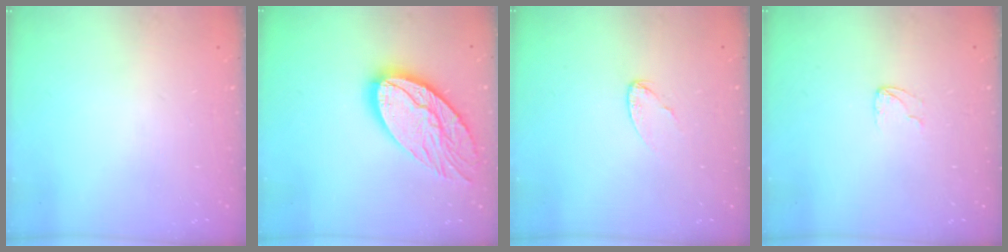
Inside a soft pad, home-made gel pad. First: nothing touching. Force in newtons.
{"total": 19.2, "press": 19.1, "slide": 1.8}
{"total": 3.9, "press": 3.9, "slide": 0.4}
{"total": 3.0, "press": 3.0, "slide": 0.2}